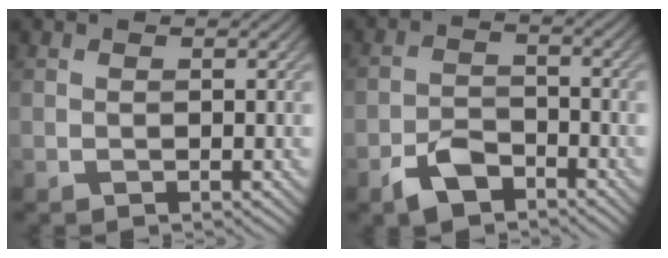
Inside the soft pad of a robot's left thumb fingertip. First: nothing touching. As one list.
[{"total": 4.3, "force": [-3.0, 2.2, 2.1], "torque": [-0.040, -0.001, -0.065]}]